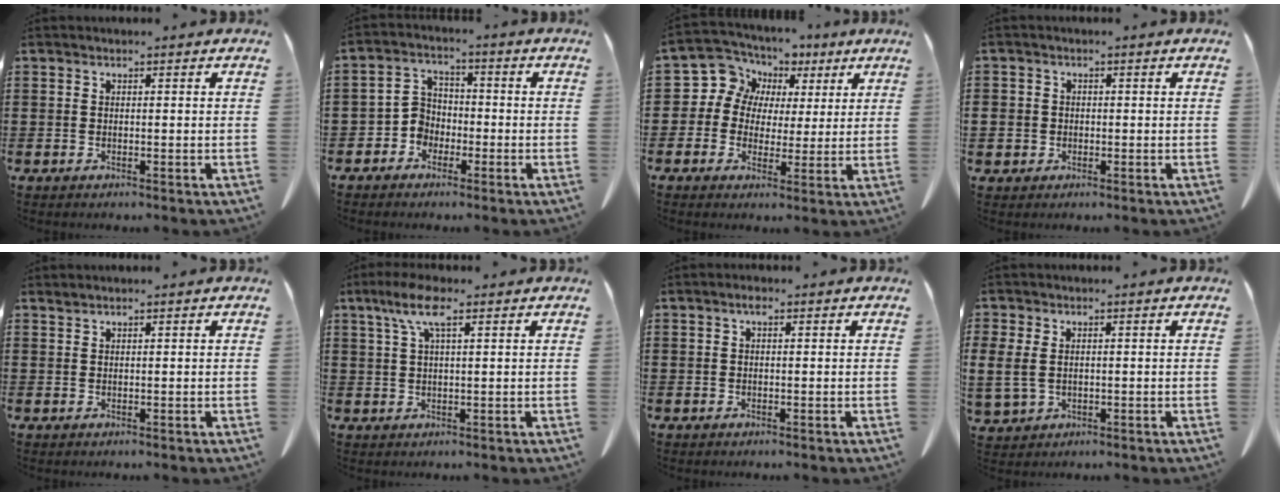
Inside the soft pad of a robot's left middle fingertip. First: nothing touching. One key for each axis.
{"total": 4.2, "fx": -2.4, "fy": 3.3, "fz": 1.0, "tx": -0.037, "ty": 0.008, "tz": -0.052}
{"total": 7.8, "fx": 3.1, "fy": 7.0, "fz": 1.2, "tx": -0.071, "ty": -0.017, "tz": 0.056}
{"total": 1.7, "fx": -0.3, "fy": 1.6, "fz": 0.3, "tx": -0.012, "ty": 0.007, "tz": -0.009}
{"total": 0.6, "fx": 0.6, "fy": 0.0, "fz": 0.1, "tx": -0.004, "ty": -0.002, "tz": 0.012}
{"total": 6.0, "fx": 3.0, "fy": 1.6, "fz": 5.0, "tx": -0.104, "ty": 0.009, "tz": 0.052}
{"total": 1.1, "fx": 0.3, "fy": 0.6, "fz": 0.9, "tx": -0.020, "ty": 0.007, "tz": 0.004}
{"total": 3.8, "fx": 0.3, "fy": 2.7, "fz": 2.6, "tx": -0.085, "ty": -0.004, "tz": -0.002}